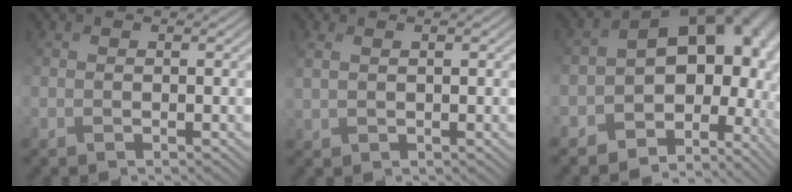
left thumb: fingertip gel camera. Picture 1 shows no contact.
{"total": 1.3, "force": [1.2, 0.1, 0.4], "torque": [-0.010, 0.007, 0.029]}
{"total": 14.8, "force": [-1.2, 10.1, 10.8], "torque": [-0.140, -0.023, 0.015]}